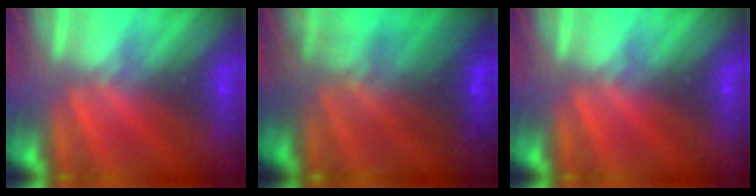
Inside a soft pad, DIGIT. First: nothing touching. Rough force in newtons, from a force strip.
{"total": 5.6}
{"total": 0.0}